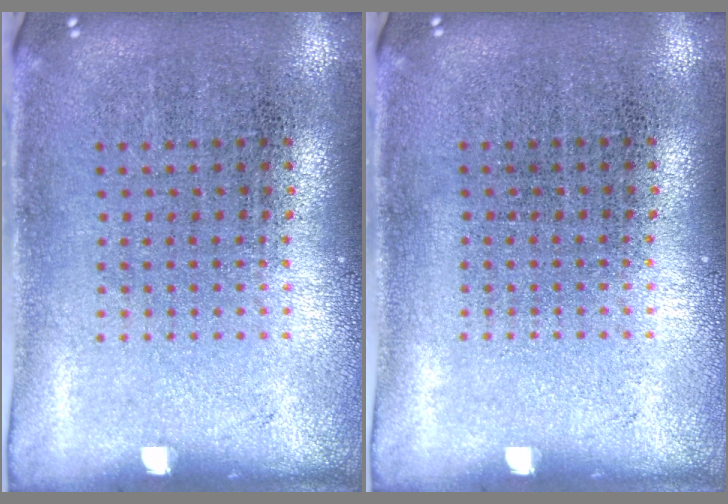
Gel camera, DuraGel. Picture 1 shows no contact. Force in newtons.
{"total": 0.0}